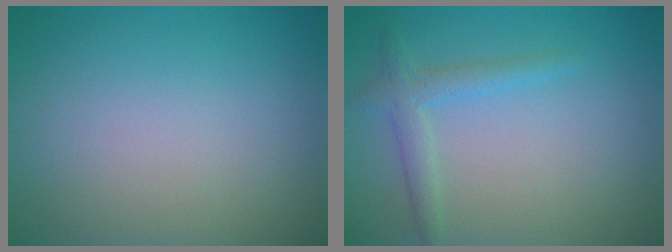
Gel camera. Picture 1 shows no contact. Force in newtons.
{"total": 2.1, "press": 2.1, "slide": 0.1}